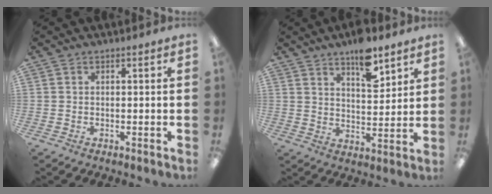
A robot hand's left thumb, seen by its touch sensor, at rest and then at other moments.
{"total": 9.7, "force": [7.2, 3.6, 5.5], "torque": [-0.069, -0.046, 0.120]}